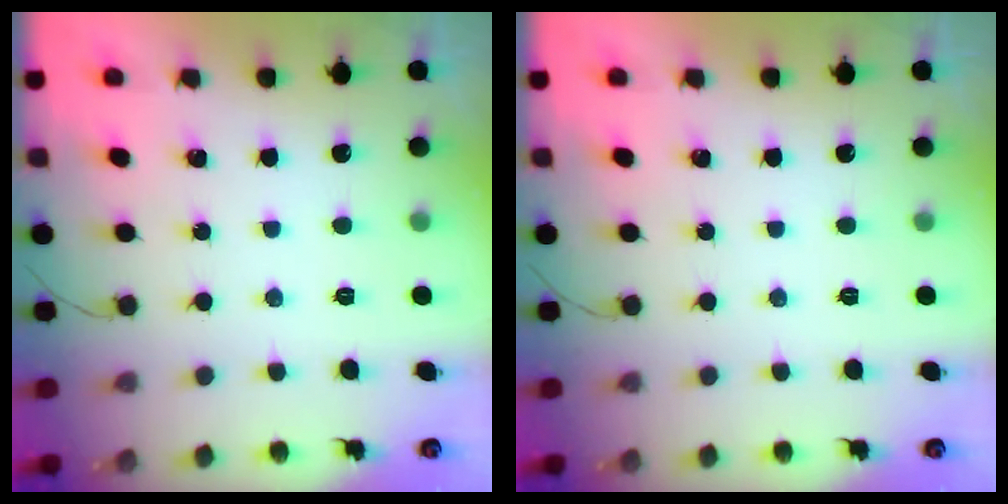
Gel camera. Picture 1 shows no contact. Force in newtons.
{"total": 0.0}